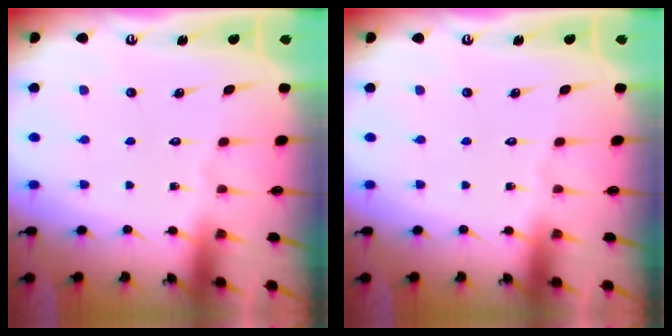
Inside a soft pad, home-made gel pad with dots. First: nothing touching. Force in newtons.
{"total": 0.0}